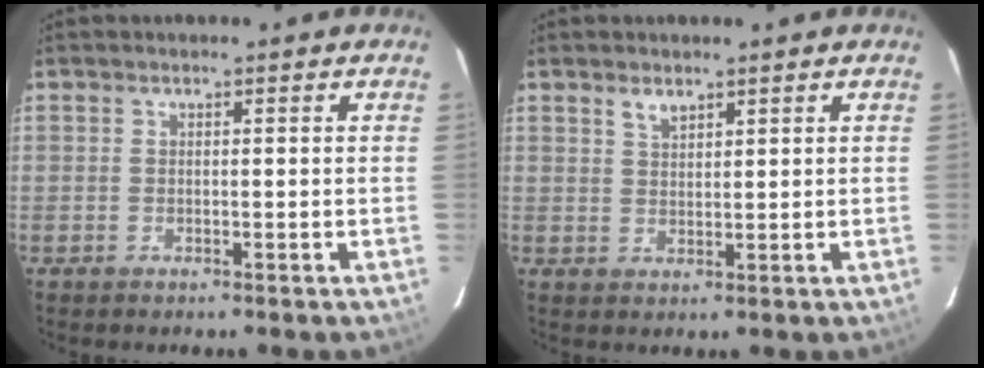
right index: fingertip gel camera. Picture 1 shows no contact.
{"total": 2.4, "force": [1.7, 1.1, 1.1], "torque": [-0.018, 0.003, 0.032]}